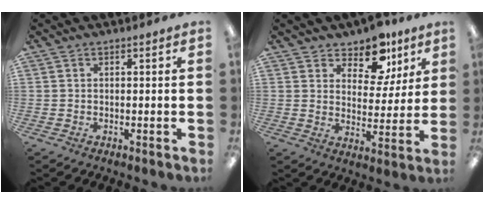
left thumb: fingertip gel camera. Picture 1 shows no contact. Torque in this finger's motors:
{"motor_torque": [-0.04, -0.02, 0.23, -0.19, -0.03]}